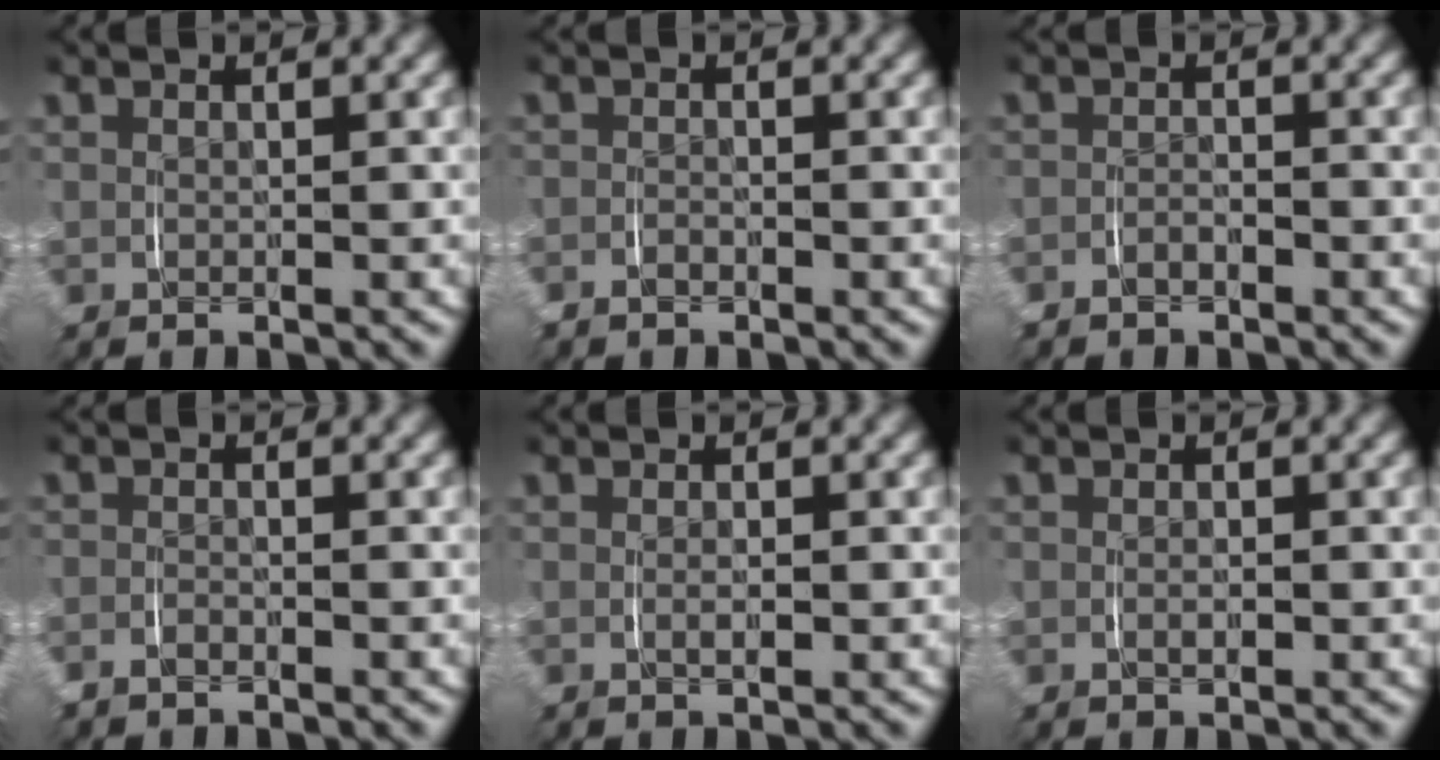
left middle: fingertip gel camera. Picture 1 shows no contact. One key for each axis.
{"total": 1.2, "fx": -1.0, "fy": 0.5, "fz": 0.1, "tx": -0.007, "ty": -0.004, "tz": -0.022}
{"total": 1.5, "fx": -1.3, "fy": 0.7, "fz": 0.1, "tx": -0.004, "ty": 0.000, "tz": -0.029}
{"total": 1.1, "fx": -1.1, "fy": 0.3, "fz": 0.1, "tx": -0.006, "ty": -0.003, "tz": -0.022}
{"total": 0.8, "fx": -0.1, "fy": 0.2, "fz": 0.8, "tx": -0.014, "ty": -0.003, "tz": -0.001}
{"total": 0.9, "fx": -0.2, "fy": 0.6, "fz": 0.5, "tx": -0.012, "ty": -0.003, "tz": -0.002}